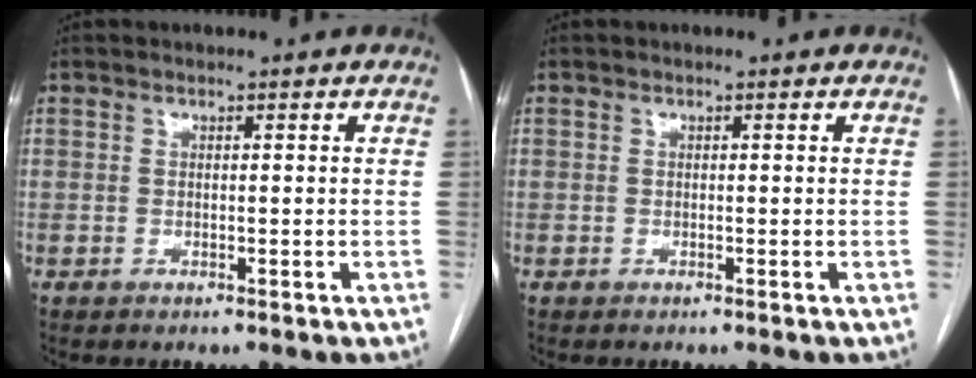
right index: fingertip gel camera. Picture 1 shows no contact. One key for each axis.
{"total": 0.0}